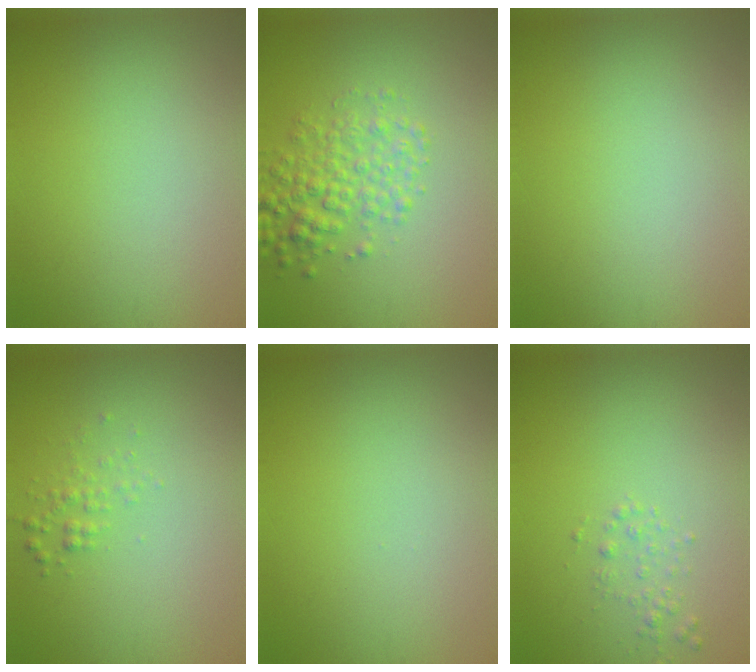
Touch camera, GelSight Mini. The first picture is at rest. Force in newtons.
{"total": 3.9, "press": 3.9, "slide": 0.1}
{"total": 0.0}
{"total": 1.1, "press": 1.1, "slide": 0.0}
{"total": 0.0}
{"total": 1.0, "press": 1.0, "slide": 0.0}